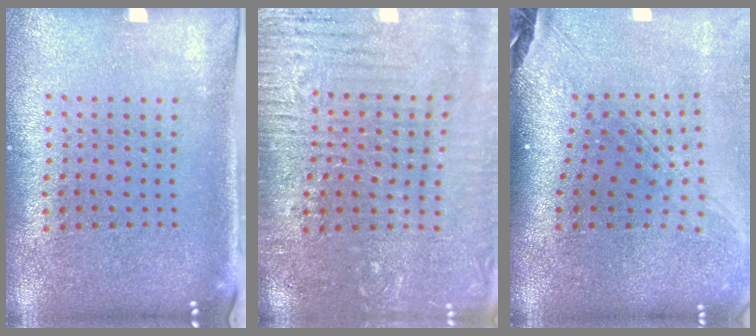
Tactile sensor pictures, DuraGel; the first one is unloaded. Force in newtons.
{"total": 3.7, "press": 3.7, "slide": 0.5}
{"total": 2.8, "press": 2.1, "slide": 1.9}